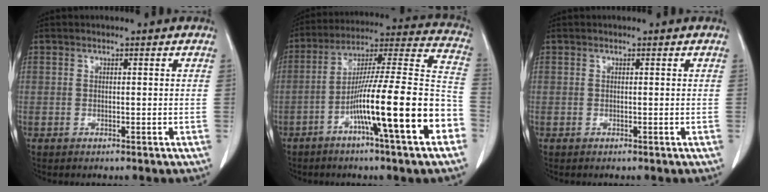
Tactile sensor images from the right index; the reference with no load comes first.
{"total": 20.8, "force": [-8.1, 0.5, 19.2], "torque": [-0.264, 0.007, -0.135]}
{"total": 0.0}